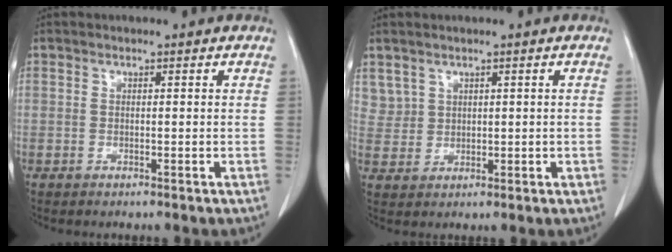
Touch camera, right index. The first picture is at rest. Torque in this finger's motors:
{"motor_torque": [-0.13, 0.34, 0.02, 0.02]}